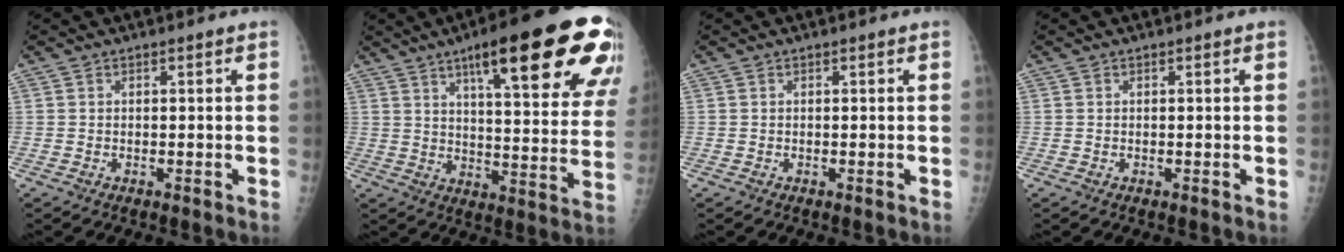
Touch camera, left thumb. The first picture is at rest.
{"total": 27.3, "force": [14.7, 6.3, 22.2], "torque": [-0.258, -0.035, 0.204]}
{"total": 0.0}
{"total": 0.0}